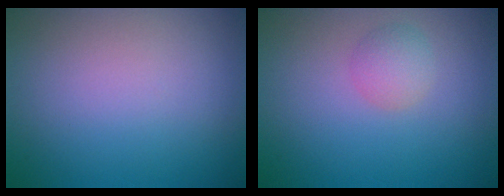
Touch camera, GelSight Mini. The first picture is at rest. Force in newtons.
{"total": 1.8, "press": 1.8, "slide": 0.0}